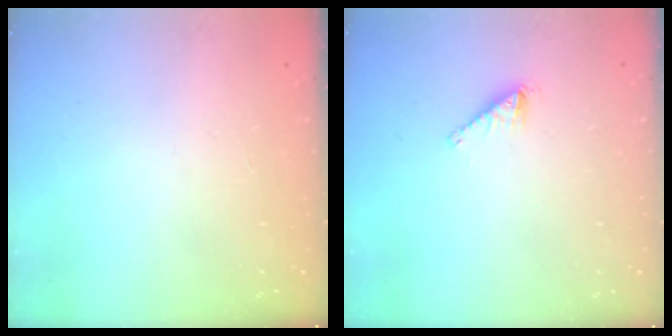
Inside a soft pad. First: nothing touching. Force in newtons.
{"total": 1.8, "press": 1.8, "slide": 0.0}